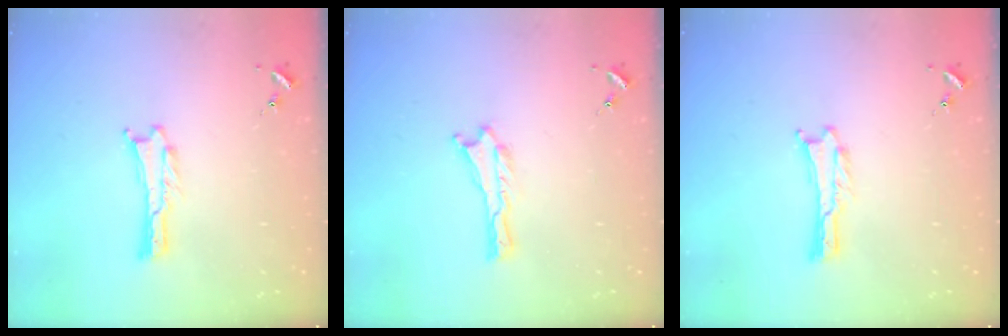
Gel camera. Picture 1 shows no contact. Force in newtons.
{"total": 0.0}
{"total": 0.0}